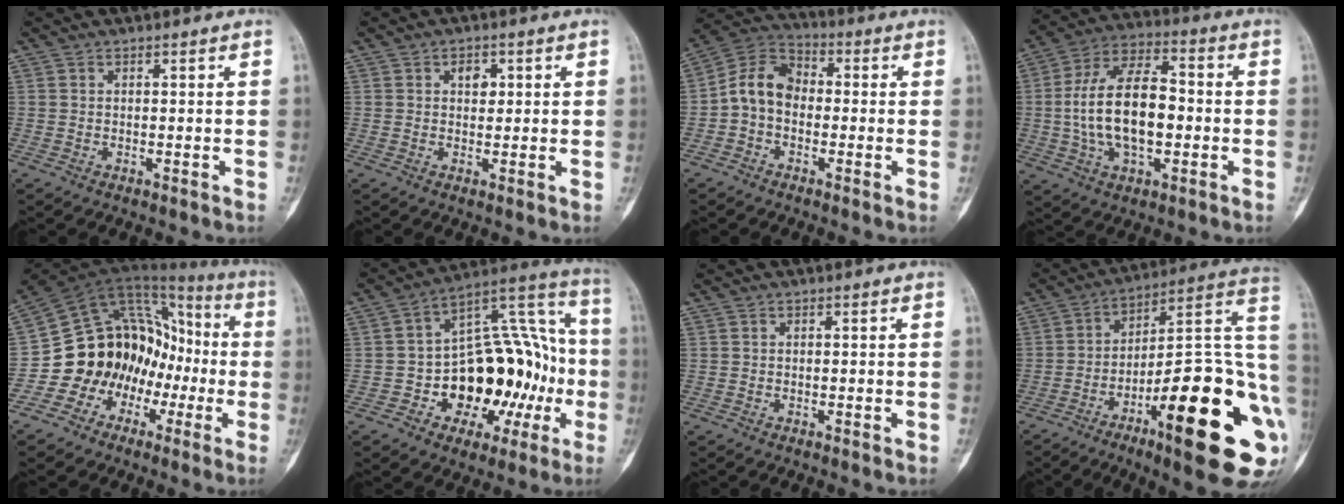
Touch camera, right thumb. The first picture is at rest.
{"total": 2.6, "force": [0.8, 1.9, 1.5], "torque": [-0.011, 0.001, 0.009]}
{"total": 9.1, "force": [-1.2, 6.8, 5.9], "torque": [-0.095, 0.035, -0.040]}
{"total": 17.1, "force": [-1.1, 9.1, 14.4], "torque": [-0.260, 0.030, -0.023]}
{"total": 18.3, "force": [-5.8, 15.2, 8.4], "torque": [-0.082, 0.113, -0.100]}
{"total": 25.0, "force": [-4.4, 15.6, 19.0], "torque": [-0.223, 0.059, -0.053]}
{"total": 0.5, "force": [-0.1, 0.2, 0.4], "torque": [-0.007, -0.001, -0.001]}
{"total": 29.4, "force": [-9.1, 8.0, 26.8], "torque": [-0.321, 0.031, -0.128]}